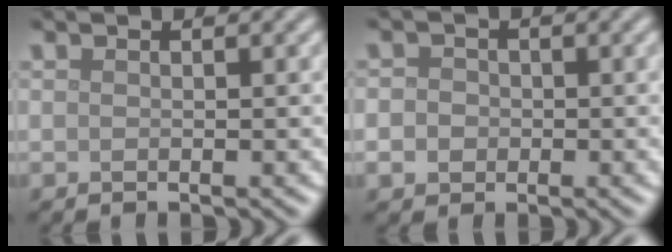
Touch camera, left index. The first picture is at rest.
{"total": 3.2, "force": [0.1, 2.9, 1.4], "torque": [-0.006, 0.016, -0.028]}